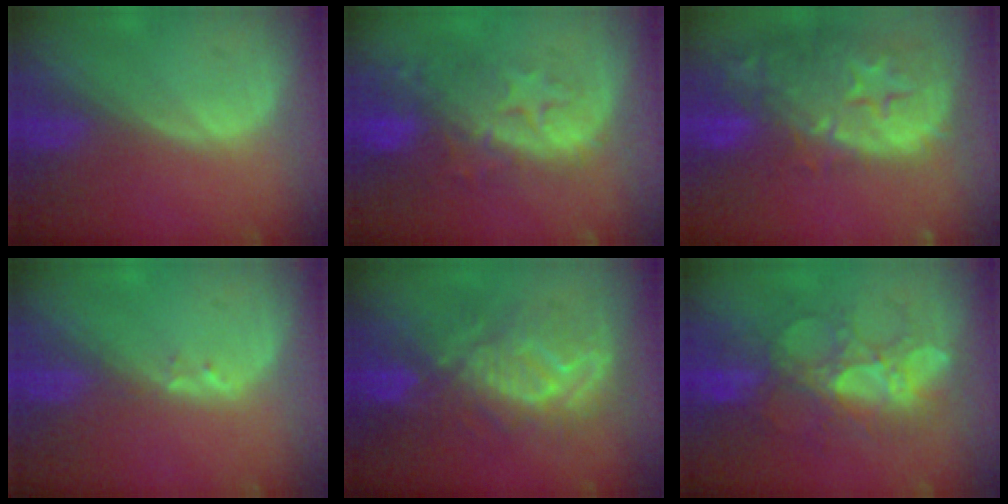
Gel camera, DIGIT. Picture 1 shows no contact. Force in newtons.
{"total": 10.0, "press": 8.9, "slide": 4.6}
{"total": 15.3, "press": 12.2, "slide": 9.1}
{"total": 1.0, "press": 0.9, "slide": 0.5}
{"total": 9.2, "press": 9.2, "slide": 0.2}
{"total": 8.8, "press": 8.7, "slide": 1.6}